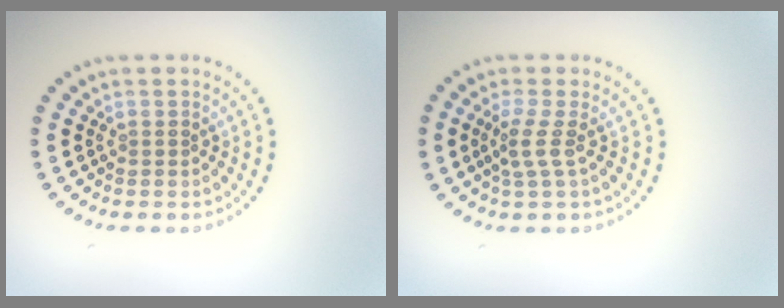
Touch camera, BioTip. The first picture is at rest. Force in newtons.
{"total": 2.0, "press": 1.4, "slide": 1.3}